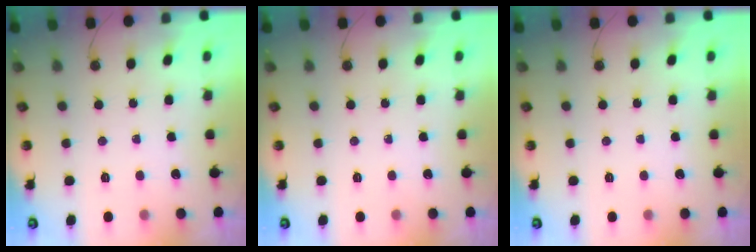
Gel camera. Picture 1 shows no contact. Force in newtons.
{"total": 0.0}
{"total": 0.0}